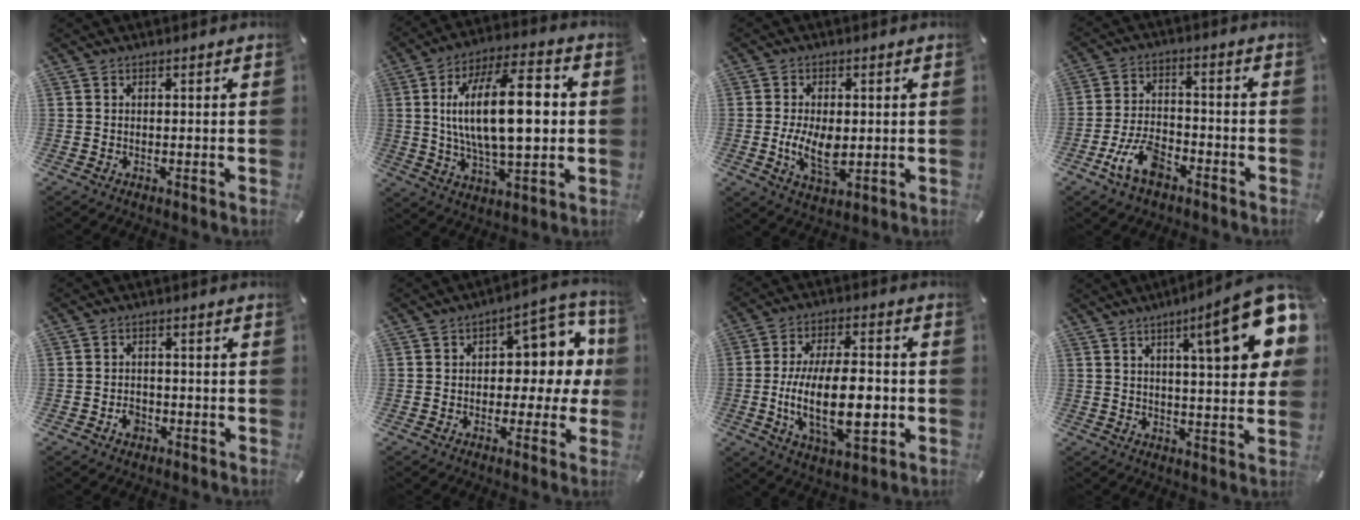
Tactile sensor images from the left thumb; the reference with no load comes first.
{"total": 22.2, "force": [2.2, 9.7, 19.8], "torque": [-0.359, -0.004, 0.026]}
{"total": 8.5, "force": [-0.5, 4.7, 7.0], "torque": [-0.146, -0.012, -0.014]}
{"total": 10.1, "force": [-5.6, 5.3, 6.4], "torque": [-0.138, 0.021, -0.104]}
{"total": 2.9, "force": [-1.3, 2.4, 1.2], "torque": [-0.020, 0.006, -0.026]}
{"total": 11.2, "force": [2.2, 7.1, 8.4], "torque": [-0.094, -0.019, 0.035]}
{"total": 19.1, "force": [-3.1, 9.0, 16.6], "torque": [-0.293, -0.004, -0.049]}
{"total": 18.9, "force": [8.1, 4.2, 16.6], "torque": [-0.236, -0.039, 0.112]}